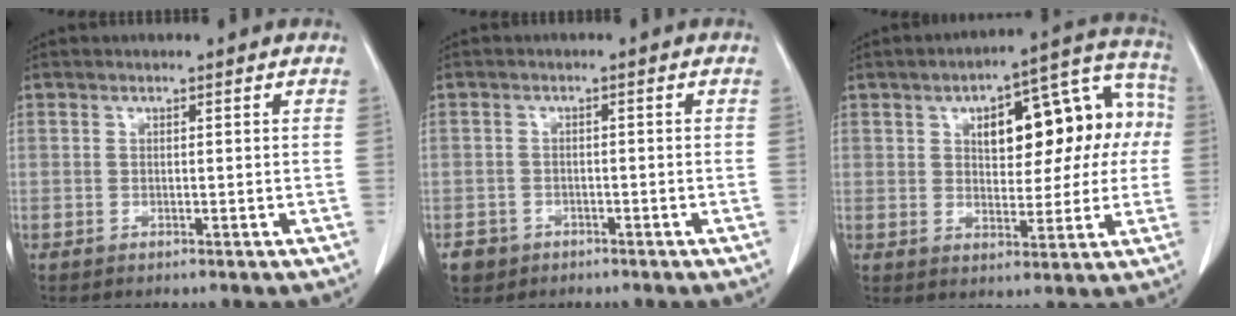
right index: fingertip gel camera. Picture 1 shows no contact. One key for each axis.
{"total": 3.0, "fx": -1.7, "fy": 2.4, "fz": 0.0, "tx": -0.002, "ty": 0.010, "tz": -0.030}
{"total": 15.3, "fx": 2.8, "fy": 6.8, "fz": 13.4, "tx": -0.166, "ty": 0.053, "tz": 0.042}